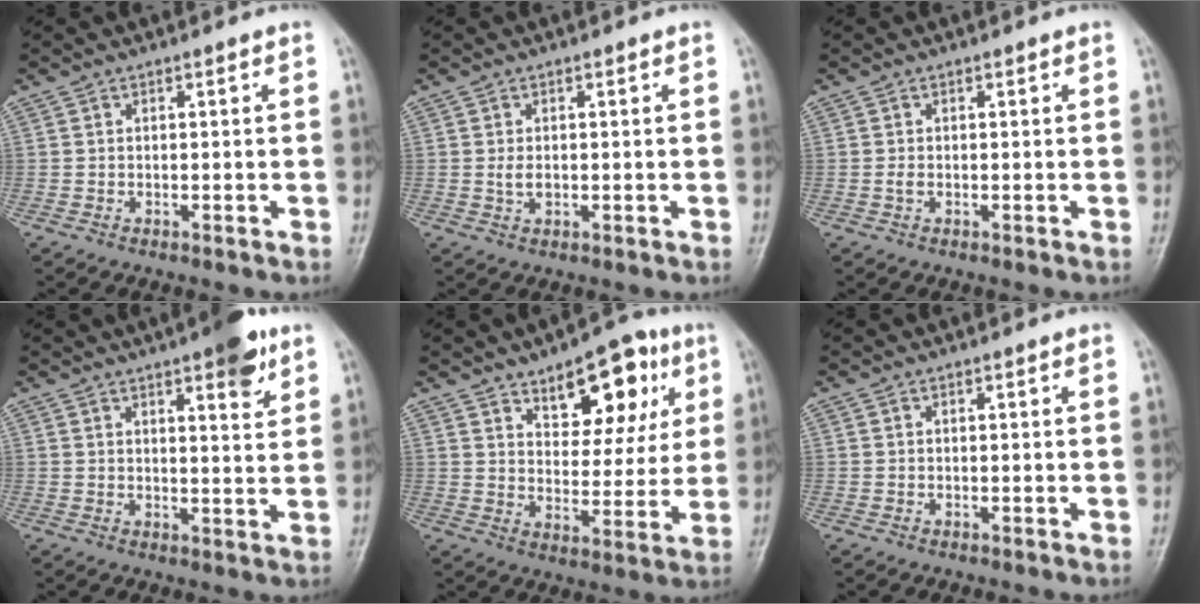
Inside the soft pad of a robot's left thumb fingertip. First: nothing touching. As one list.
[{"total": 2.0, "force": [0.0, 1.3, 1.5], "torque": [-0.028, -0.003, 0.002]}, {"total": 0.9, "force": [-0.1, 0.6, 0.7], "torque": [-0.013, -0.001, -0.003]}, {"total": 8.2, "force": [4.7, 2.3, 6.3], "torque": [-0.068, -0.020, 0.060]}, {"total": 14.8, "force": [7.6, 7.4, 10.4], "torque": [-0.092, -0.029, 0.111]}, {"total": 0.0}]